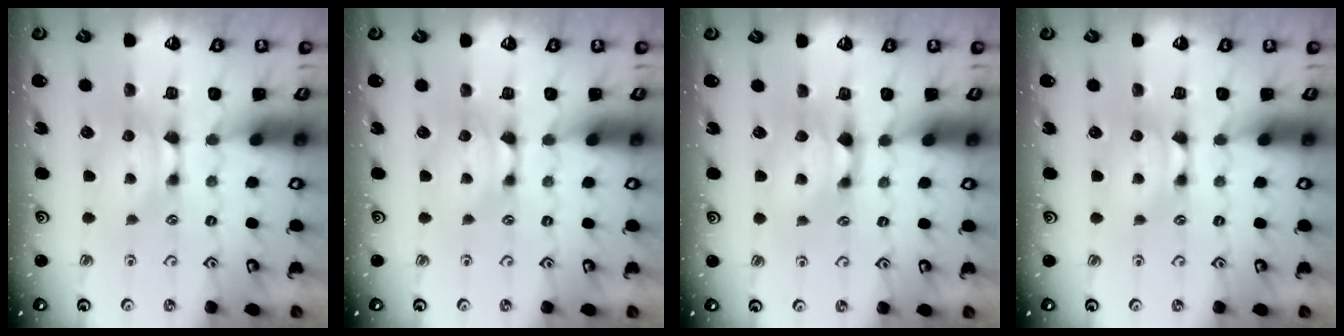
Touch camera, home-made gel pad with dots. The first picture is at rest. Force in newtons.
{"total": 1.1, "press": 0.4, "slide": 1.0}
{"total": 1.2, "press": 0.4, "slide": 1.1}
{"total": 0.6, "press": 0.1, "slide": 0.6}